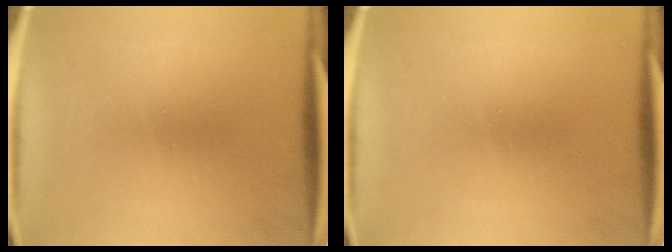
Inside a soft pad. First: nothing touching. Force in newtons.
{"total": 0.0}